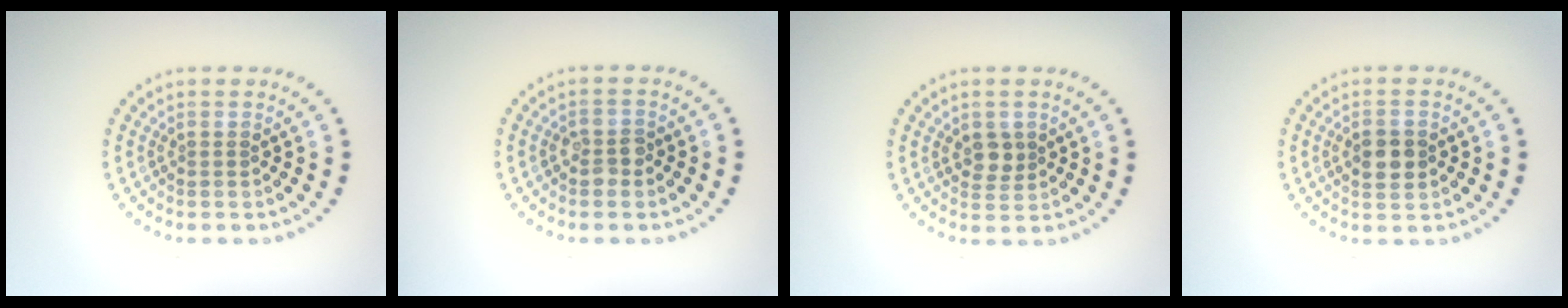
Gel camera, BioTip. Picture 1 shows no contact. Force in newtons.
{"total": 1.7, "press": 1.7, "slide": 0.3}
{"total": 1.9, "press": 1.8, "slide": 0.7}
{"total": 3.1, "press": 3.1, "slide": 0.1}